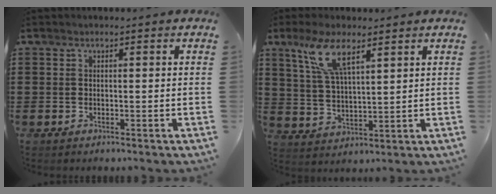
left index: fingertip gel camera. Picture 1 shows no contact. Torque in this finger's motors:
{"motor_torque": [1.39, -0.75, 0.35, 0.18]}